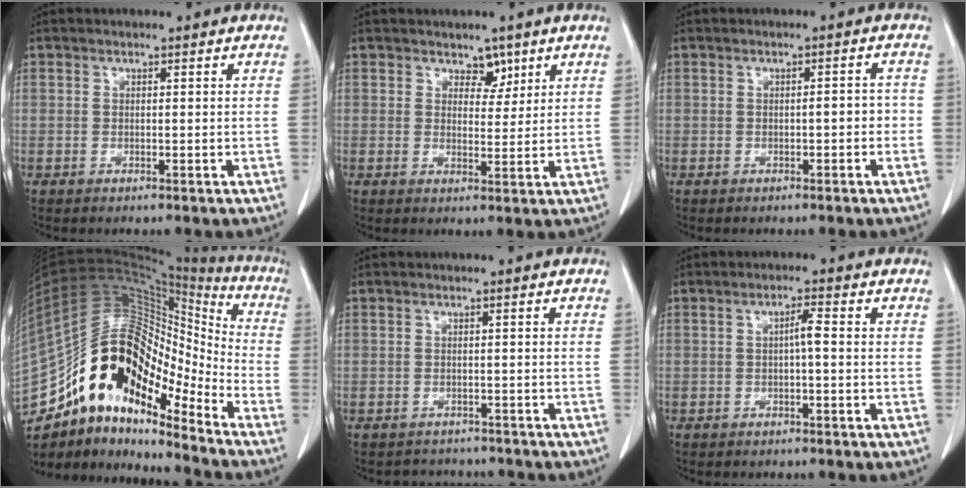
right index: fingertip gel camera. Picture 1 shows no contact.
{"total": 3.1, "force": [2.1, 1.9, 1.2], "torque": [-0.011, -0.002, 0.033]}
{"total": 2.0, "force": [-0.6, 0.8, 1.8], "torque": [-0.023, 0.006, -0.006]}
{"total": 20.9, "force": [-13.7, 7.6, 13.8], "torque": [-0.245, 0.063, -0.236]}
{"total": 3.9, "force": [-3.5, 1.7, -0.5], "torque": [0.008, 0.012, -0.048]}
{"total": 2.1, "force": [-0.2, 0.1, 2.1], "torque": [-0.034, 0.005, -0.002]}